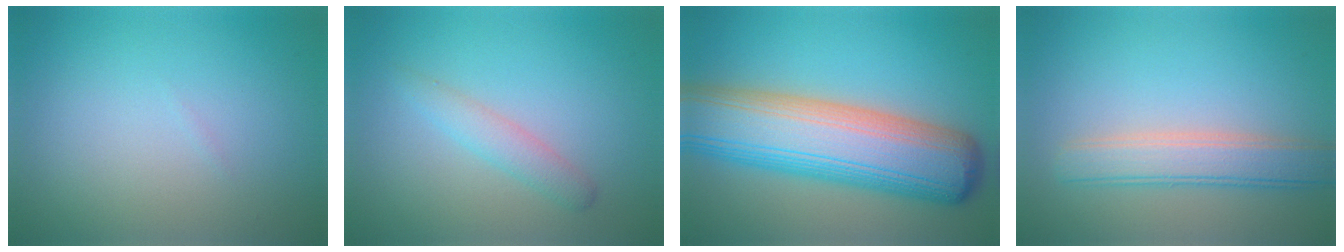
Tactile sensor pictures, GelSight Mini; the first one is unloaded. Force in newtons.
{"total": 2.0, "press": 2.0, "slide": 0.0}
{"total": 13.4, "press": 13.4, "slide": 0.4}
{"total": 4.2, "press": 4.2, "slide": 0.4}